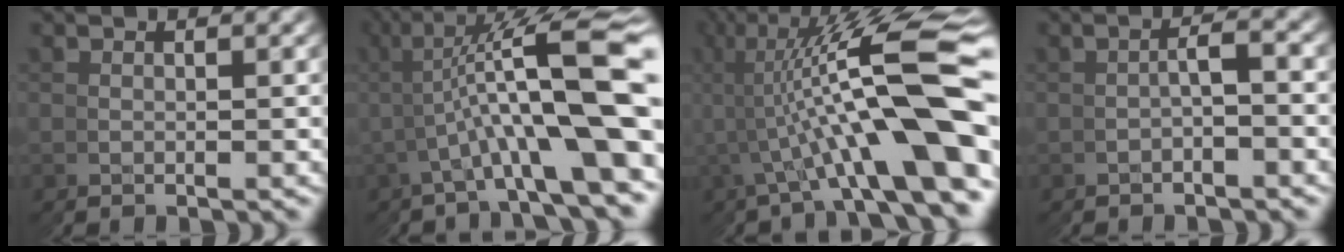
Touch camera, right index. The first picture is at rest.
{"total": 10.4, "force": [2.2, 3.6, 9.5], "torque": [-0.133, 0.014, 0.025]}
{"total": 10.3, "force": [1.3, 3.5, 9.6], "torque": [-0.149, 0.013, 0.013]}
{"total": 0.9, "force": [-0.6, 0.6, 0.3], "torque": [0.001, -0.001, -0.009]}